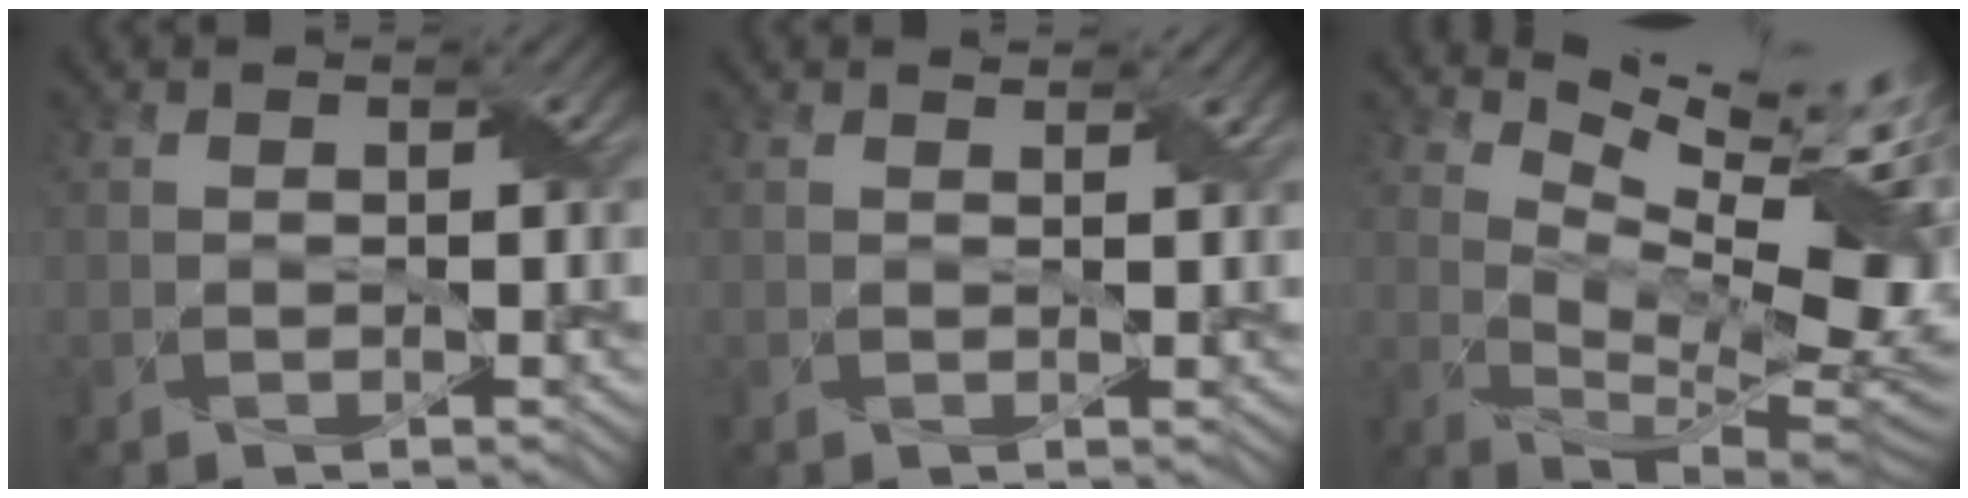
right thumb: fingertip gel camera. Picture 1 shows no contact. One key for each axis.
{"total": 1.4, "fx": 1.2, "fy": 0.3, "fz": 0.6, "tx": -0.017, "ty": 0.002, "tz": 0.020}
{"total": 14.1, "fx": 7.6, "fy": 3.6, "fz": 11.3, "tx": -0.200, "ty": 0.003, "tz": 0.120}